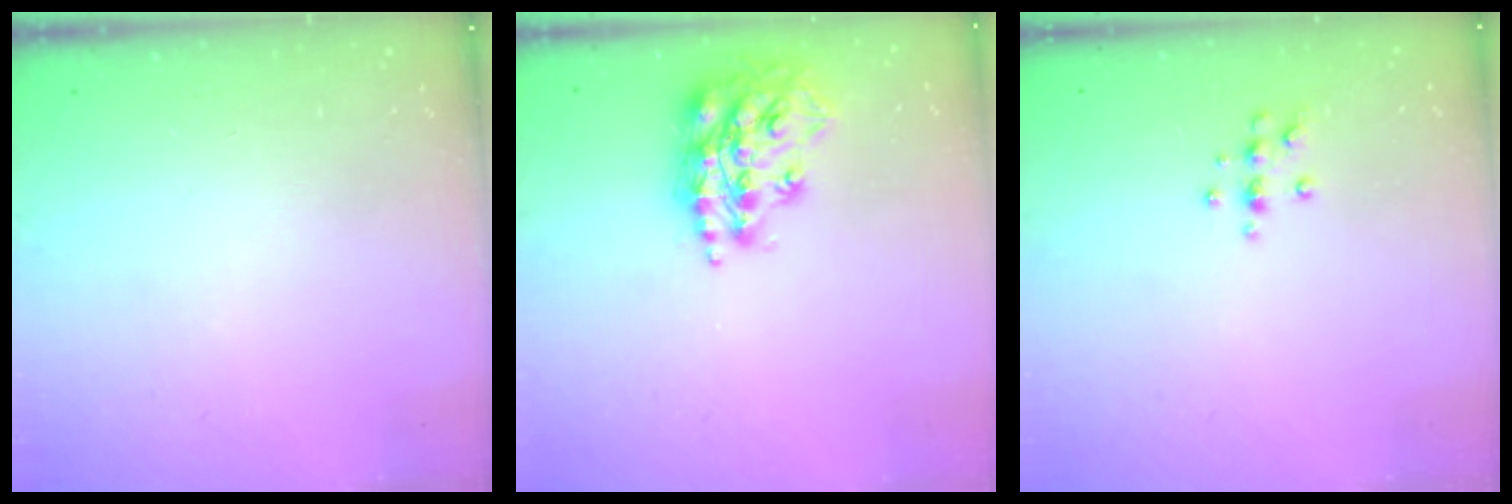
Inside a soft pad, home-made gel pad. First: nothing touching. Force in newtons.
{"total": 16.1, "press": 16.0, "slide": 1.6}
{"total": 7.5, "press": 7.4, "slide": 1.3}